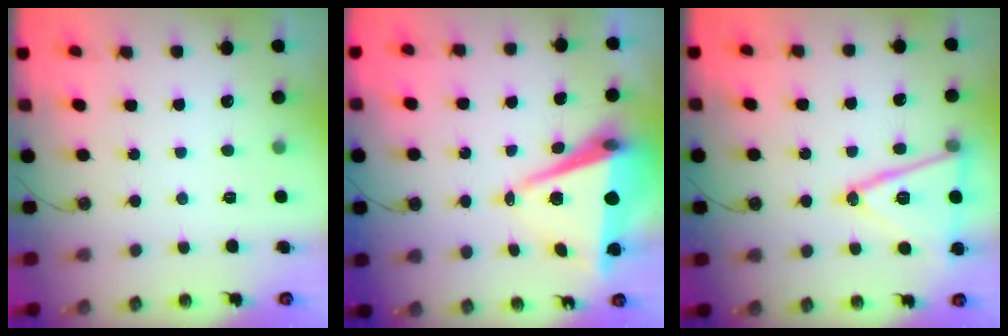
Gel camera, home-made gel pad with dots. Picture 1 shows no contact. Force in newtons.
{"total": 9.8, "press": 8.8, "slide": 4.2}
{"total": 17.0, "press": 16.6, "slide": 3.4}